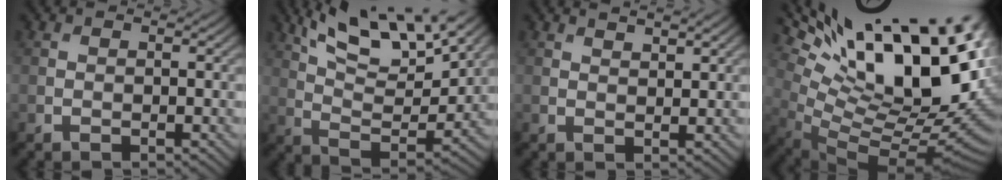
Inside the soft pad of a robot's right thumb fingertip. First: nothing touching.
{"total": 14.4, "force": [9.0, 4.2, 10.4], "torque": [-0.202, -0.003, 0.160]}
{"total": 2.2, "force": [1.7, 0.3, 1.3], "torque": [-0.023, -0.003, 0.034]}
{"total": 21.7, "force": [8.0, 9.2, 18.0], "torque": [-0.260, 0.030, 0.176]}